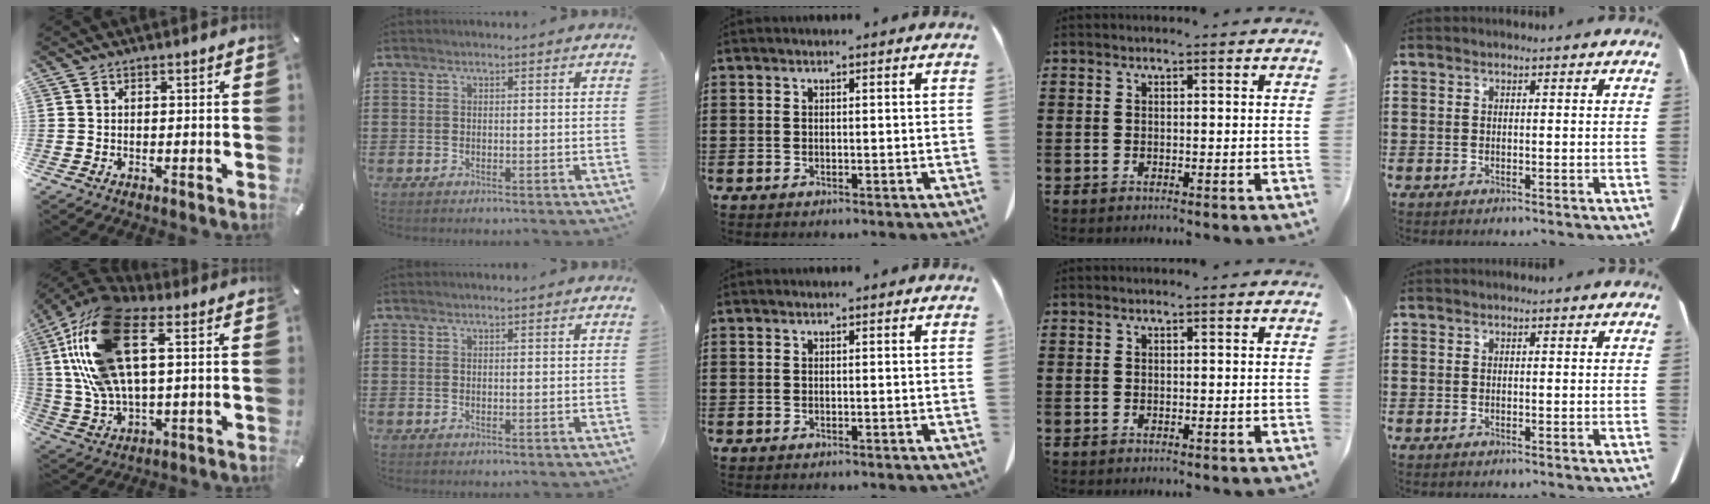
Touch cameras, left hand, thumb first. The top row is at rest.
{"thumb": {"total": 20.6, "force": [6.6, 9.6, 17.0], "torque": [-0.380, -0.005, 0.111]}}